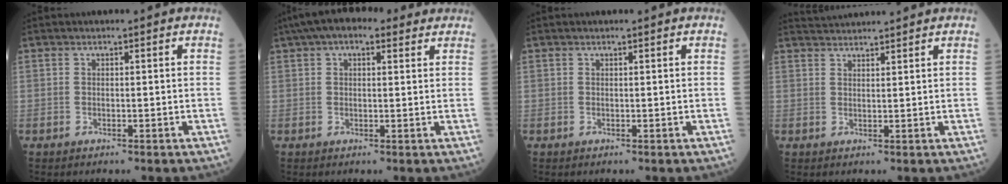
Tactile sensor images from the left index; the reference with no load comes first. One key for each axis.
{"total": 8.4, "fx": 5.5, "fy": 3.4, "fz": 5.4, "tx": -0.091, "ty": 0.047, "tz": 0.084}
{"total": 0.0}
{"total": 4.4, "fx": 4.3, "fy": -0.4, "fz": 0.6, "tx": -0.014, "ty": 0.032, "tz": 0.074}